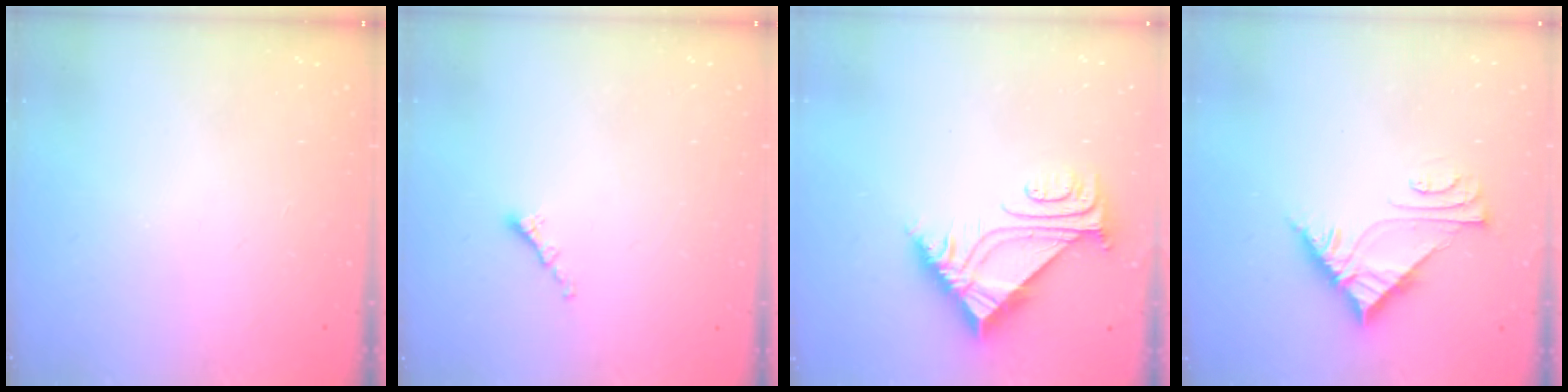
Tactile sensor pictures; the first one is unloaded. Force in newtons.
{"total": 1.4, "press": 1.3, "slide": 0.5}
{"total": 6.5, "press": 6.4, "slide": 0.9}
{"total": 6.9, "press": 6.8, "slide": 0.5}